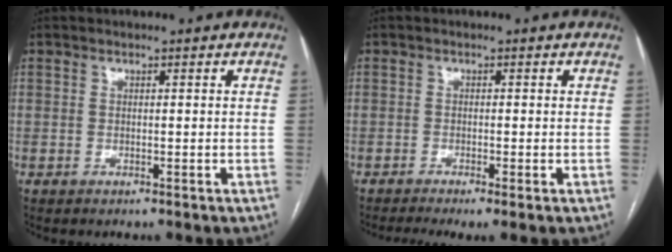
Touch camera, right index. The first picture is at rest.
{"total": 4.3, "force": [-2.8, 0.3, 3.2], "torque": [-0.051, -0.010, -0.046]}